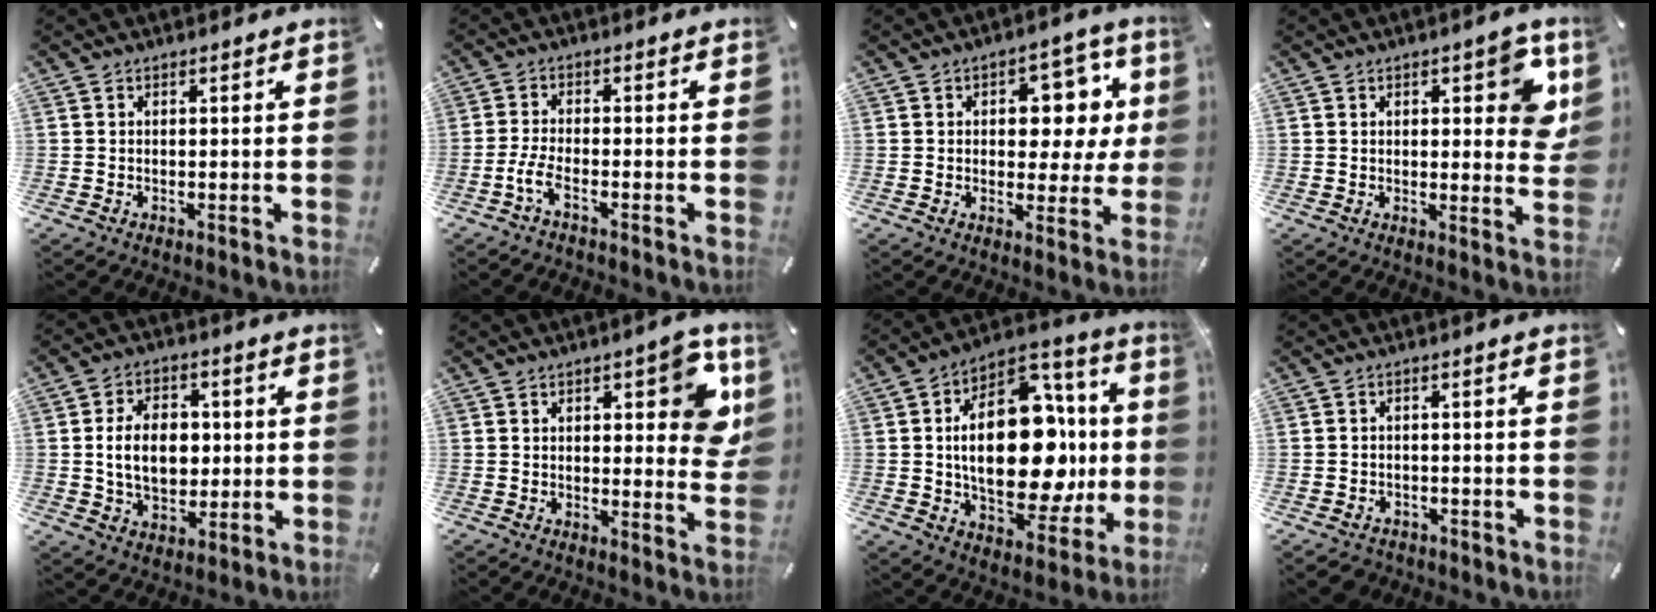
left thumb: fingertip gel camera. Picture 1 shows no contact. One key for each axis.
{"total": 4.4, "fx": -2.6, "fy": 1.1, "fz": 3.4, "tx": -0.083, "ty": -0.003, "tz": -0.051}
{"total": 10.5, "fx": 3.4, "fy": 7.1, "fz": 7.0, "tx": -0.078, "ty": -0.017, "tz": 0.054}
{"total": 9.3, "fx": 3.4, "fy": 4.4, "fz": 7.5, "tx": -0.081, "ty": -0.012, "tz": 0.052}
{"total": 11.6, "fx": 0.5, "fy": 8.3, "fz": 8.1, "tx": -0.151, "ty": 0.009, "tz": 0.009}
{"total": 11.1, "fx": 3.9, "fy": 5.0, "fz": 9.2, "tx": -0.109, "ty": -0.012, "tz": 0.063}
{"total": 27.3, "fx": 0.6, "fy": 15.3, "fz": 22.7, "tx": -0.373, "ty": -0.009, "tz": 0.019}
{"total": 2.6, "fx": -1.9, "fy": 1.7, "fz": 0.6, "tx": -0.018, "ty": 0.008, "tz": -0.040}